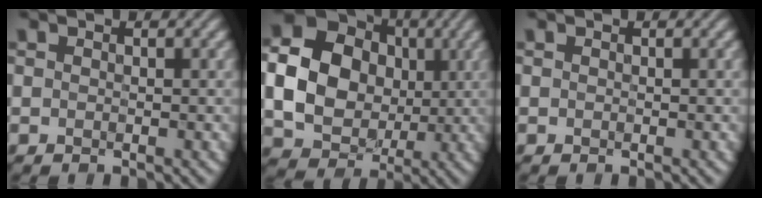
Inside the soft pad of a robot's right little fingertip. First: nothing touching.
{"total": 14.6, "force": [1.1, 13.1, 6.4], "torque": [-0.161, 0.018, 0.002]}
{"total": 0.0}